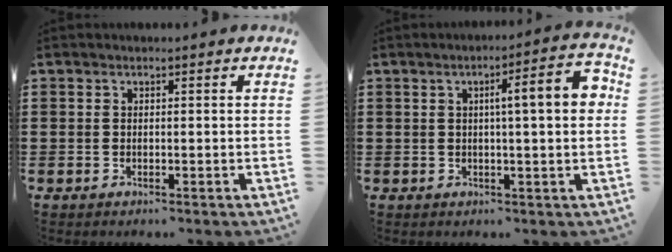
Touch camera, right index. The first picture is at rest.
{"total": 7.6, "force": [1.2, 1.1, 7.5], "torque": [-0.115, -0.004, 0.010]}